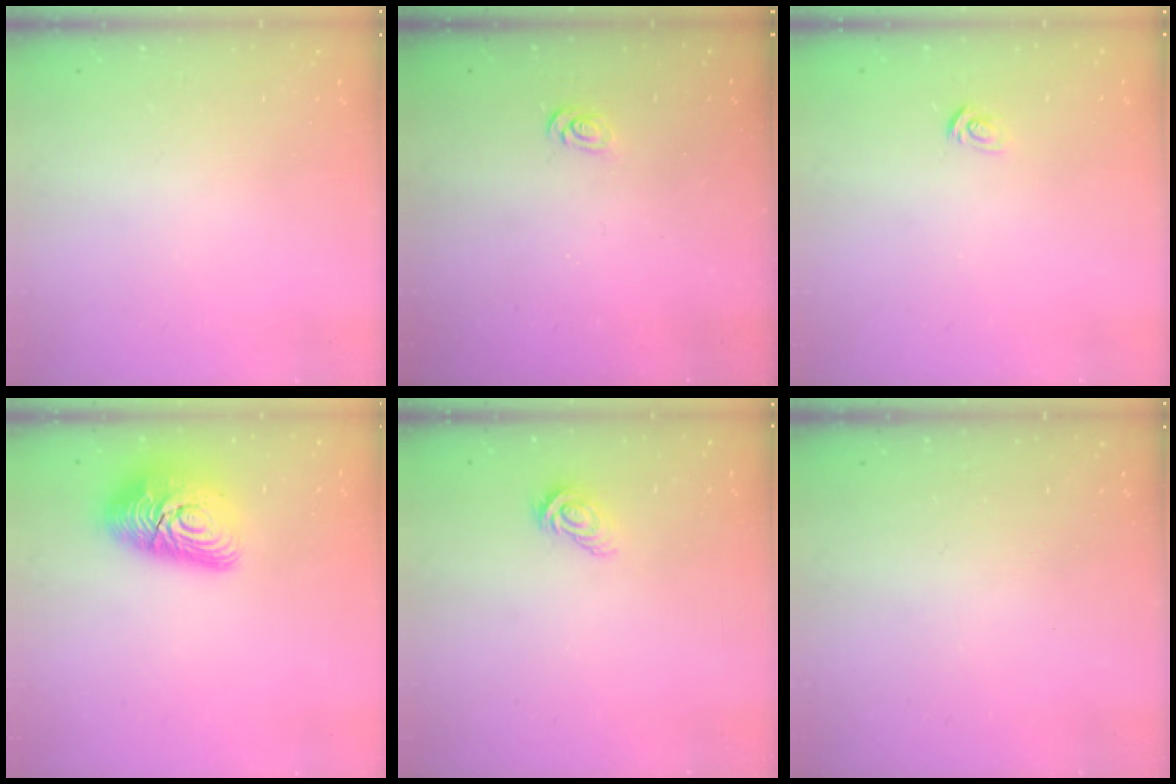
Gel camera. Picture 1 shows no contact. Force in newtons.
{"total": 2.5, "press": 2.5, "slide": 0.3}
{"total": 3.6, "press": 3.6, "slide": 0.2}
{"total": 15.1, "press": 15.1, "slide": 0.8}
{"total": 7.2, "press": 7.1, "slide": 0.3}
{"total": 0.0}